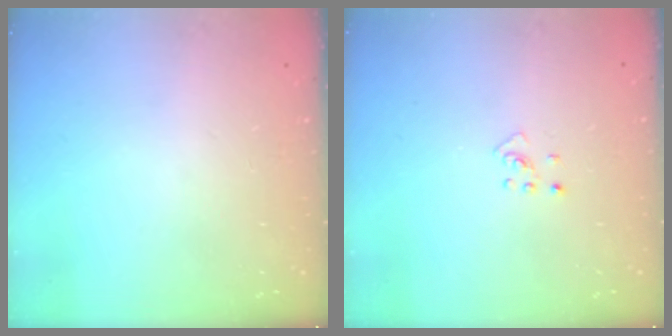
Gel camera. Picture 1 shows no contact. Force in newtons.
{"total": 2.7, "press": 2.7, "slide": 0.5}